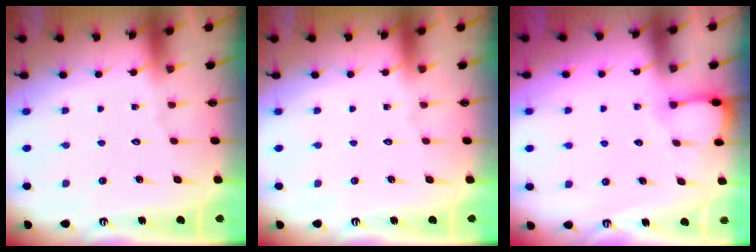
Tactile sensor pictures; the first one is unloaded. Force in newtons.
{"total": 0.0}
{"total": 2.0, "press": 2.0, "slide": 0.3}